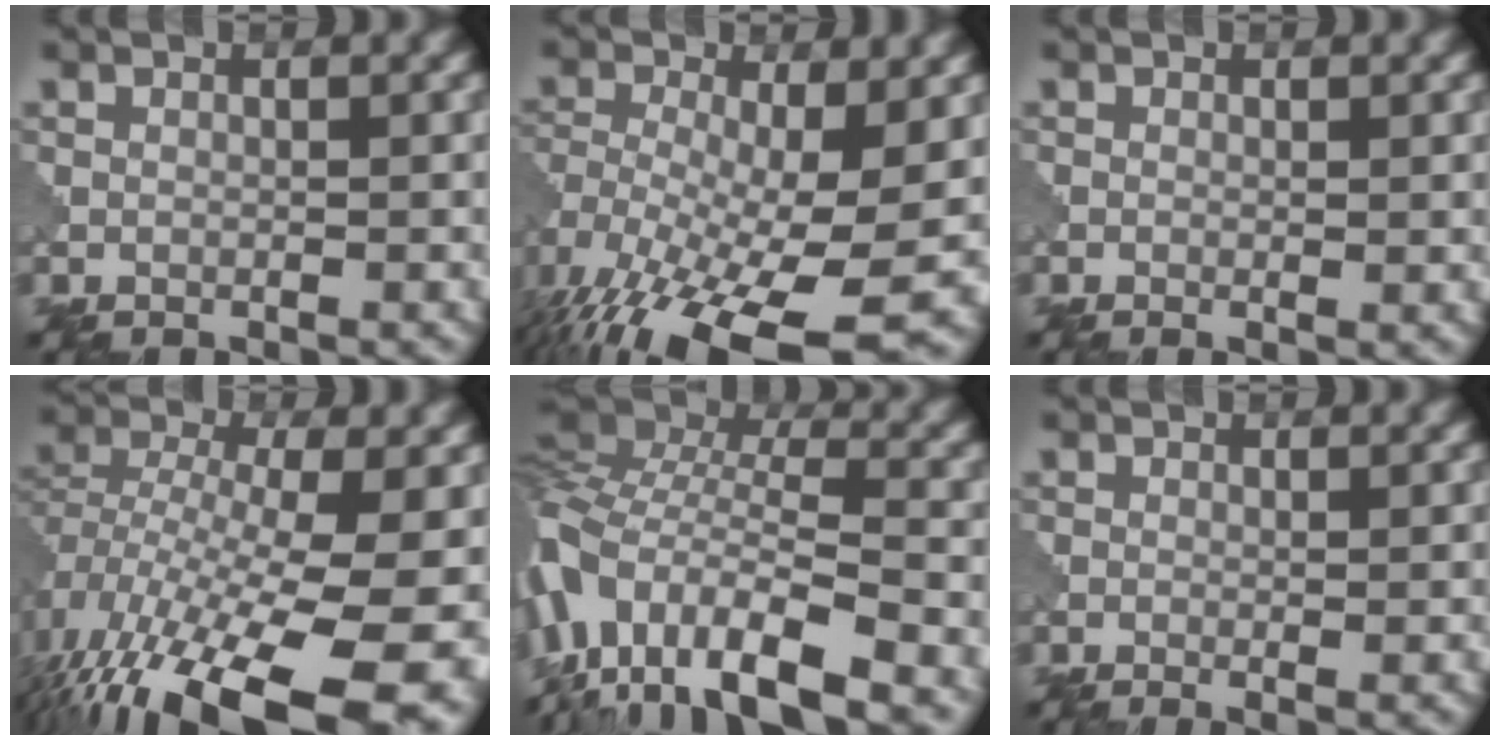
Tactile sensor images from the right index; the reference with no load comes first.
{"total": 15.9, "force": [-7.1, 6.5, 12.7], "torque": [-0.257, -0.020, -0.102]}
{"total": 0.9, "force": [0.0, 0.3, 0.9], "torque": [-0.014, -0.004, -0.002]}
{"total": 17.3, "force": [-8.6, 7.8, 12.8], "torque": [-0.231, -0.036, -0.095]}
{"total": 13.5, "force": [-7.9, 5.3, 9.6], "torque": [-0.189, 0.012, -0.147]}
{"total": 1.2, "force": [-0.1, 0.3, 1.2], "torque": [-0.020, -0.005, -0.005]}